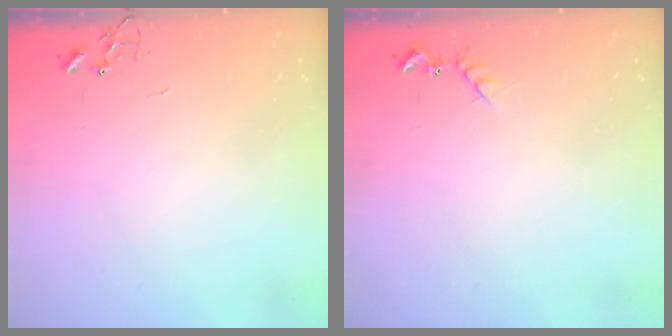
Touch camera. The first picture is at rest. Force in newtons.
{"total": 6.0, "press": 6.0, "slide": 0.6}